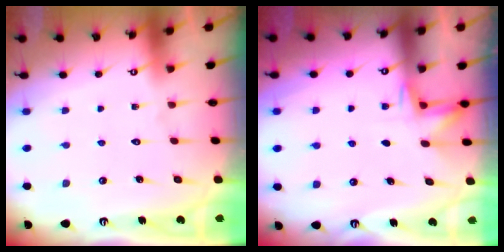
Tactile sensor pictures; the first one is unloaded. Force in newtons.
{"total": 4.4, "press": 4.1, "slide": 1.4}